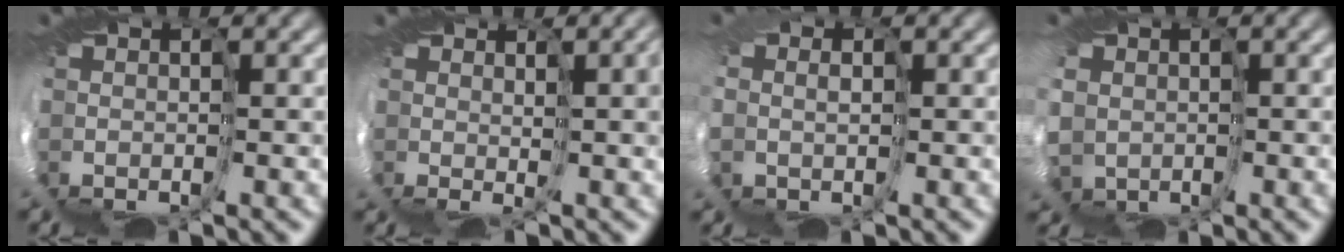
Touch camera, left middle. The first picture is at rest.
{"total": 3.8, "force": [1.3, 0.8, 3.4], "torque": [-0.053, 0.005, 0.018]}
{"total": 6.6, "force": [-0.2, 5.3, 3.8], "torque": [-0.098, -0.008, -0.017]}
{"total": 9.9, "force": [-1.4, 8.3, 5.2], "torque": [-0.151, -0.030, -0.041]}